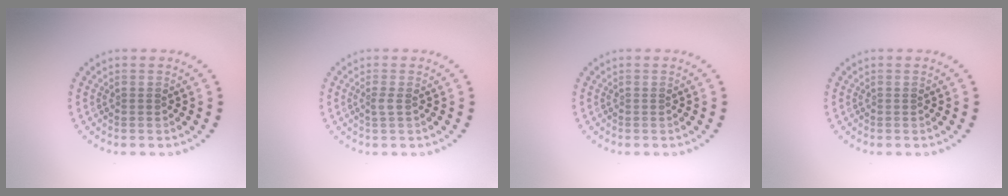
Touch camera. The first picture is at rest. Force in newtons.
{"total": 0.9, "press": 0.7, "slide": 0.6}
{"total": 0.0}
{"total": 0.0}